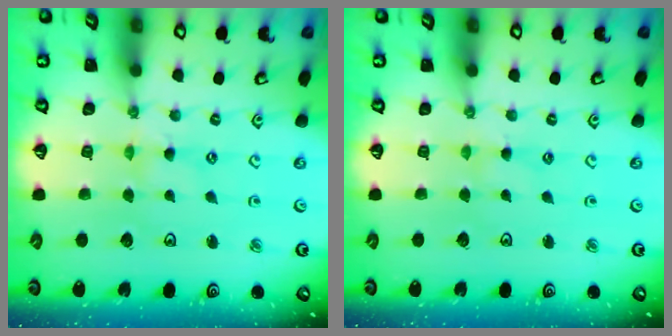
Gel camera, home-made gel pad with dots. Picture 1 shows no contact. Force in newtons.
{"total": 0.8, "press": 0.8, "slide": 0.2}